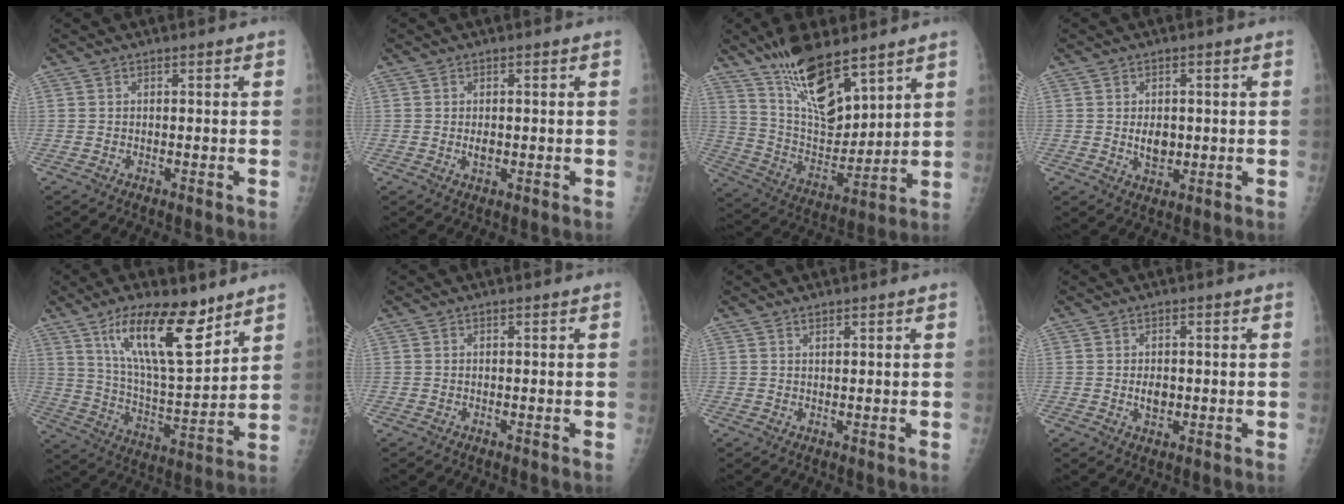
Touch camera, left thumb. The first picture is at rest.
{"total": 1.9, "force": [0.0, 1.2, 1.5], "torque": [-0.019, -0.003, 0.002]}
{"total": 16.9, "force": [11.9, 6.1, 10.4], "torque": [-0.149, -0.072, 0.229]}
{"total": 4.3, "force": [0.1, 2.9, 3.1], "torque": [-0.034, -0.004, 0.009]}
{"total": 17.6, "force": [10.8, 5.6, 12.8], "torque": [-0.188, -0.065, 0.199]}
{"total": 0.0}
{"total": 1.0, "force": [0.8, 0.2, 0.5], "torque": [-0.006, -0.005, 0.015]}
{"total": 3.3, "force": [-0.2, 2.2, 2.5], "torque": [-0.031, -0.001, 0.001]}